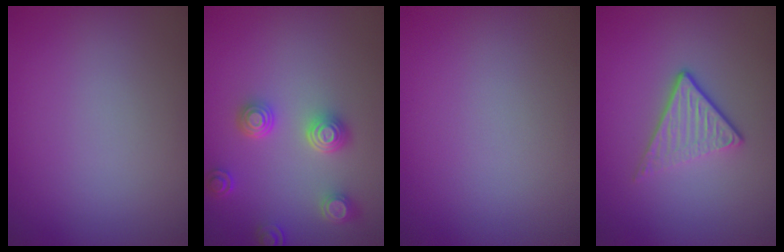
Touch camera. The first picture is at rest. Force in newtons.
{"total": 3.8, "press": 3.2, "slide": 2.1}
{"total": 0.0}
{"total": 3.6, "press": 2.6, "slide": 2.5}